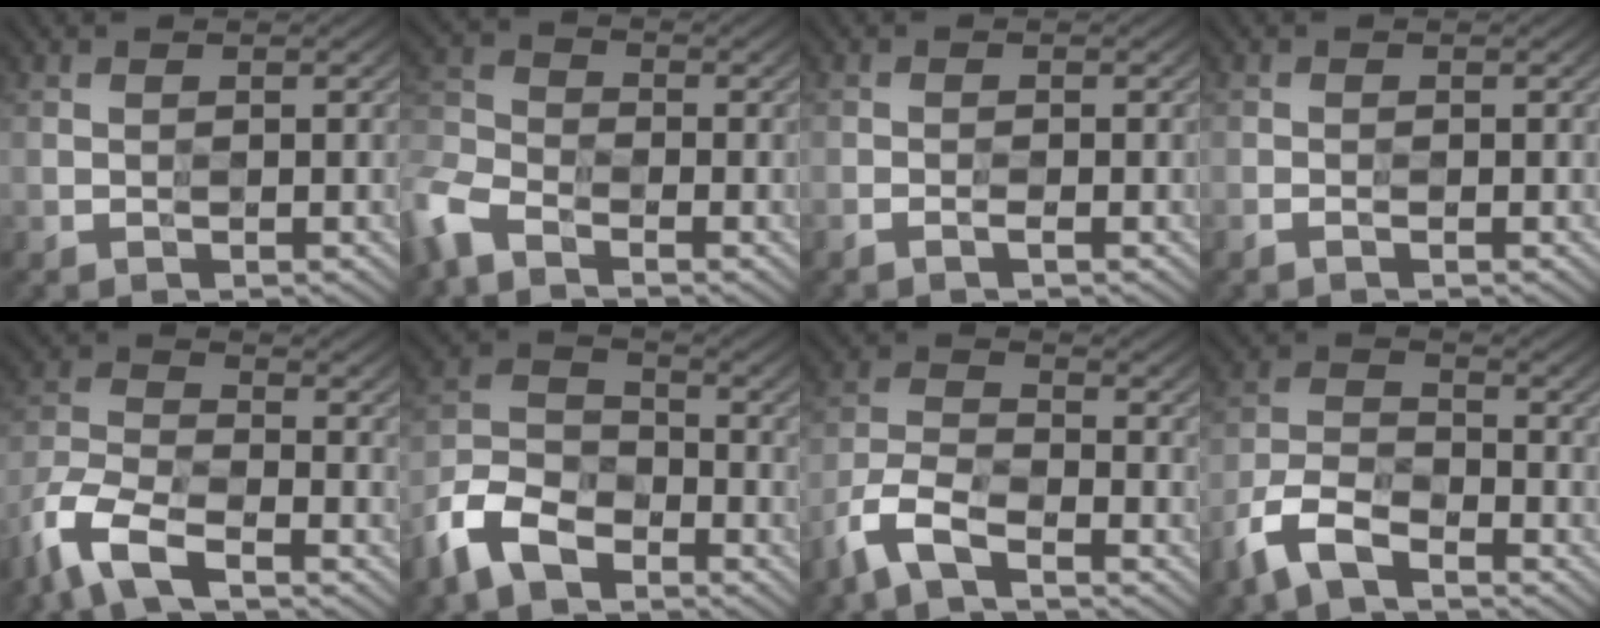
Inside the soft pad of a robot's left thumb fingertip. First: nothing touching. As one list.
[{"total": 8.1, "force": [-6.0, 4.0, 3.8], "torque": [-0.090, -0.020, -0.137]}, {"total": 0.9, "force": [-0.8, -0.1, 0.4], "torque": [-0.004, 0.000, -0.019]}, {"total": 0.6, "force": [-0.5, -0.1, 0.3], "torque": [-0.004, -0.001, -0.014]}, {"total": 9.2, "force": [-6.8, 3.3, 5.3], "torque": [-0.123, -0.015, -0.148]}, {"total": 9.3, "force": [-6.7, 4.8, 4.2], "torque": [-0.089, -0.006, -0.149]}, {"total": 7.4, "force": [-5.7, 2.5, 4.0], "torque": [-0.085, -0.007, -0.126]}, {"total": 7.9, "force": [-6.0, 3.0, 4.0], "torque": [-0.083, -0.006, -0.131]}]